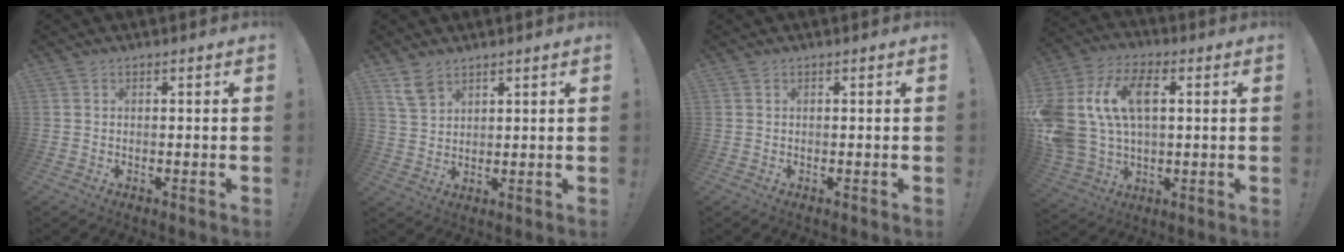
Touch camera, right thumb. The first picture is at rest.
{"total": 5.9, "force": [4.4, 3.2, 2.4], "torque": [-0.043, -0.017, 0.085]}
{"total": 0.0}
{"total": 18.5, "force": [4.4, 12.3, 13.0], "torque": [-0.257, 0.001, 0.079]}